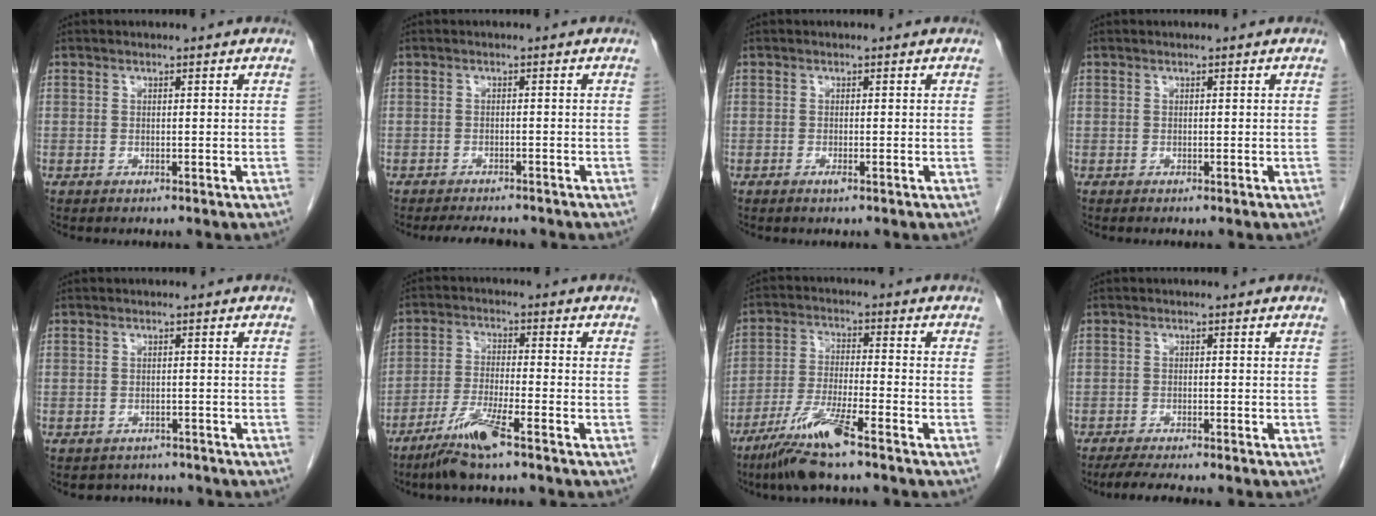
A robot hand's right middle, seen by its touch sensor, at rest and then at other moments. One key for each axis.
{"total": 5.2, "fx": -4.7, "fy": 1.2, "fz": 1.9, "tx": -0.028, "ty": -0.009, "tz": -0.066}
{"total": 0.8, "fx": -0.5, "fy": 0.0, "fz": 0.7, "tx": -0.014, "ty": -0.001, "tz": -0.010}
{"total": 0.0}
{"total": 3.9, "fx": -3.5, "fy": 1.7, "fz": 0.1, "tx": -0.006, "ty": 0.005, "tz": -0.044}
{"total": 7.2, "fx": -5.0, "fy": -0.1, "fz": 5.2, "tx": -0.109, "ty": -0.018, "tz": -0.100}
{"total": 9.5, "fx": -6.6, "fy": -0.1, "fz": 6.9, "tx": -0.140, "ty": -0.029, "tz": -0.127}
{"total": 6.2, "fx": -5.3, "fy": 0.2, "fz": 3.2, "tx": -0.050, "ty": -0.018, "tz": -0.083}